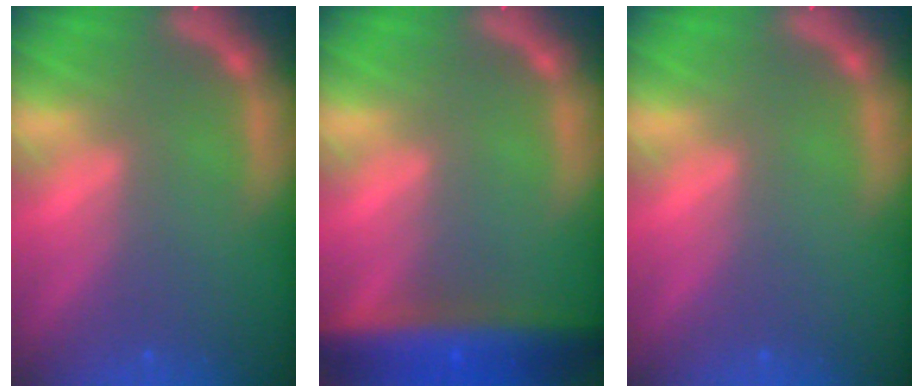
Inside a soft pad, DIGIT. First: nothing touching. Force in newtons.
{"total": 8.6}
{"total": 0.0}